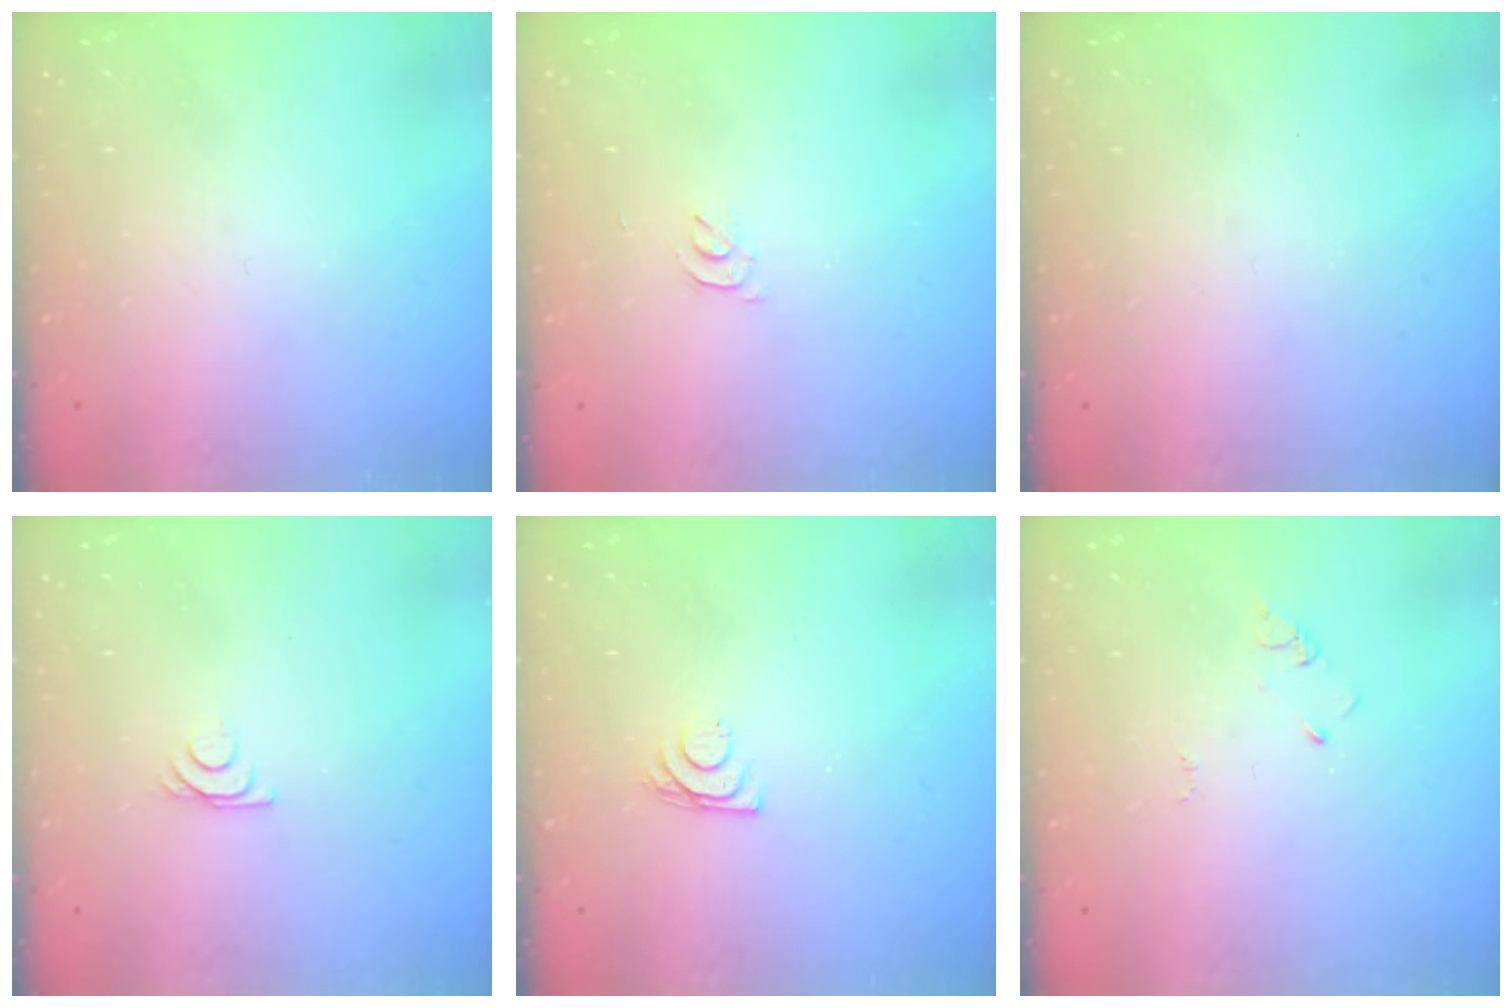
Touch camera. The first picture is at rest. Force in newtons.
{"total": 2.9, "press": 2.9, "slide": 0.5}
{"total": 0.0}
{"total": 6.2, "press": 6.2, "slide": 0.8}
{"total": 7.2, "press": 7.2, "slide": 0.6}
{"total": 2.9, "press": 2.9, "slide": 0.3}